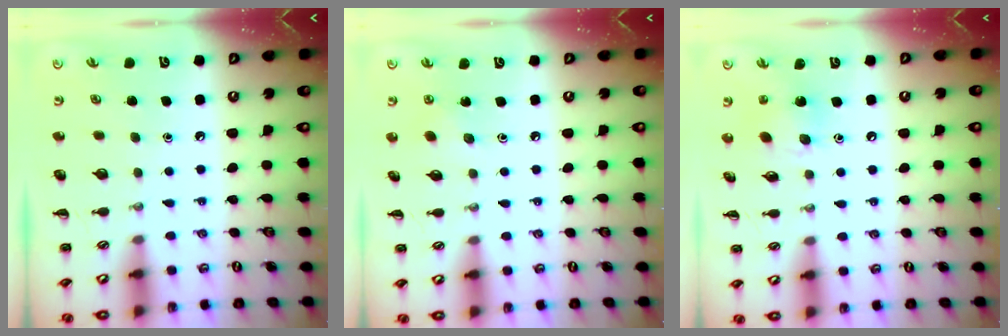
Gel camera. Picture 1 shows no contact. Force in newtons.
{"total": 2.8, "press": 2.6, "slide": 0.9}
{"total": 6.3, "press": 6.3, "slide": 0.7}